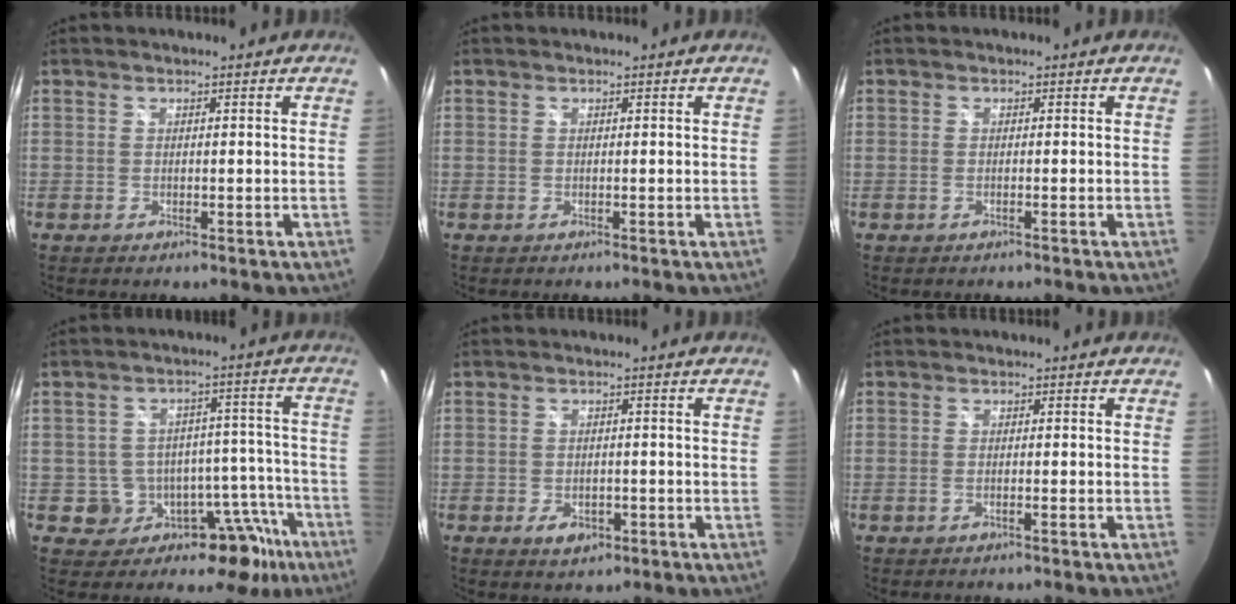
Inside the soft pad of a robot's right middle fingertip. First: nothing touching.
{"total": 0.0}
{"total": 0.6, "force": [-0.5, 0.1, 0.4], "torque": [-0.008, 0.001, -0.010]}
{"total": 14.8, "force": [-8.7, 9.9, 6.8], "torque": [-0.084, 0.028, -0.089]}
{"total": 3.9, "force": [-1.8, 2.4, 2.4], "torque": [-0.049, -0.006, -0.026]}
{"total": 1.1, "force": [-0.9, 0.1, 0.7], "torque": [-0.018, 0.002, -0.016]}